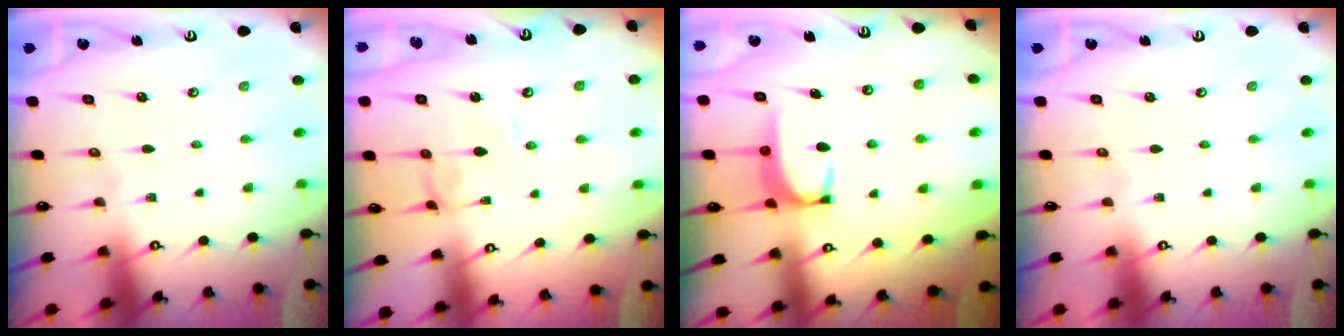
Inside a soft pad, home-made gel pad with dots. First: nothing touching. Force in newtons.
{"total": 1.7, "press": 1.7, "slide": 0.1}
{"total": 2.8, "press": 2.7, "slide": 0.4}
{"total": 0.0}